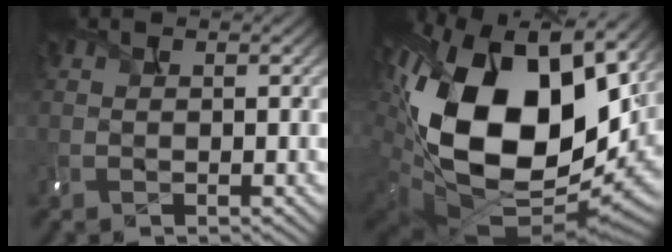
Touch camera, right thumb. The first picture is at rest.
{"total": 21.4, "force": [3.8, 12.7, 16.8], "torque": [-0.365, -0.015, 0.073]}